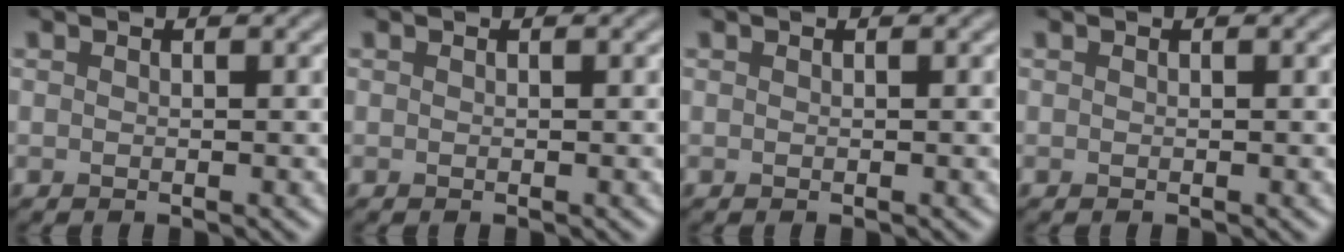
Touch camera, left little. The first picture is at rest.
{"total": 0.0}
{"total": 0.0}
{"total": 0.0}